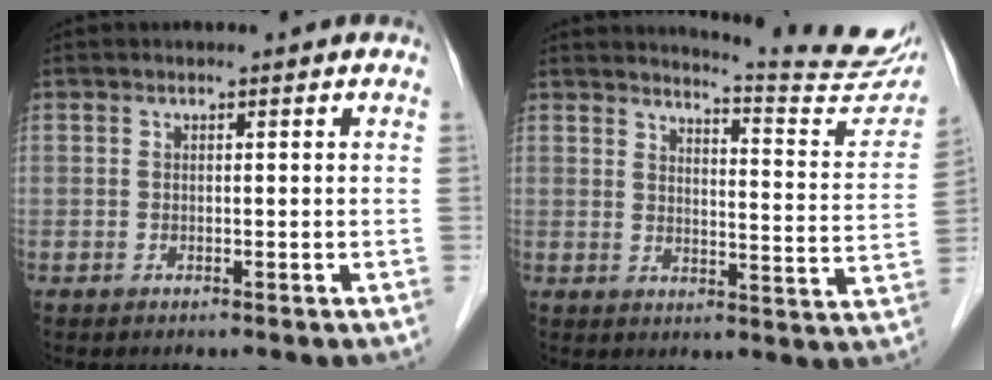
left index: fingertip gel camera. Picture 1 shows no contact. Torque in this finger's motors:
{"motor_torque": [0.45, -0.77, 0.01, 0.01]}